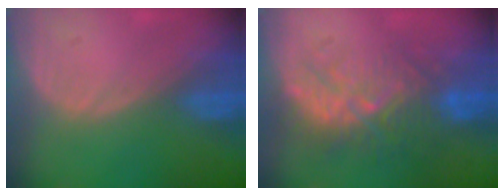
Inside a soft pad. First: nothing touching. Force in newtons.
{"total": 9.1, "press": 8.7, "slide": 2.7}